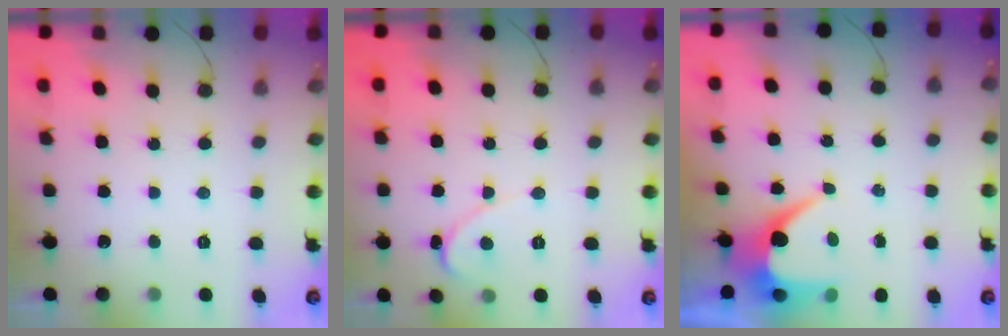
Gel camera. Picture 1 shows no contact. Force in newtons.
{"total": 1.7, "press": 1.7, "slide": 0.2}
{"total": 6.7, "press": 6.7, "slide": 0.3}